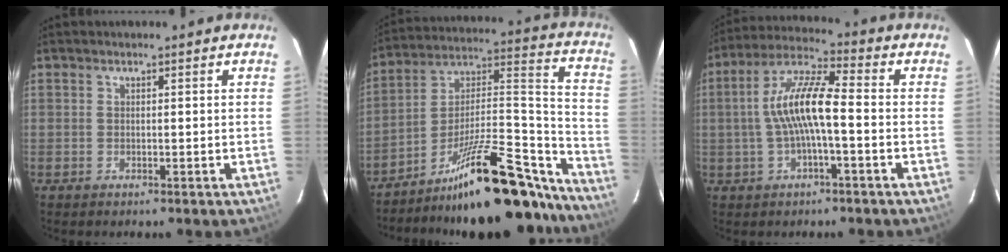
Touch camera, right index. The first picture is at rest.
{"total": 27.7, "force": [-22.1, 6.9, 15.1], "torque": [-0.179, 0.032, -0.329]}
{"total": 10.5, "force": [-1.1, 2.0, 10.2], "torque": [-0.205, 0.016, -0.023]}